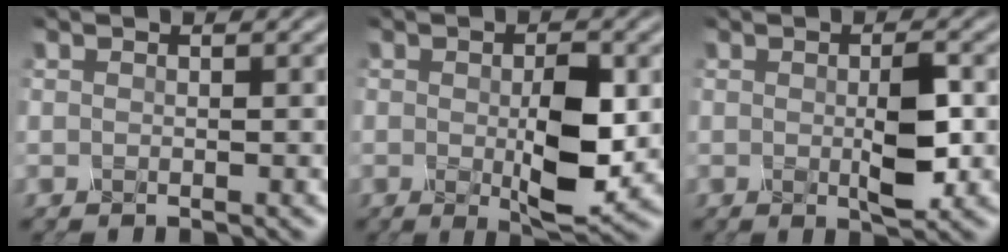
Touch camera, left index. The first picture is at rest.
{"total": 5.6, "force": [-0.5, 1.8, 5.3], "torque": [-0.106, -0.008, 0.001]}
{"total": 3.1, "force": [-0.3, 0.7, 3.0], "torque": [-0.072, -0.005, 0.001]}